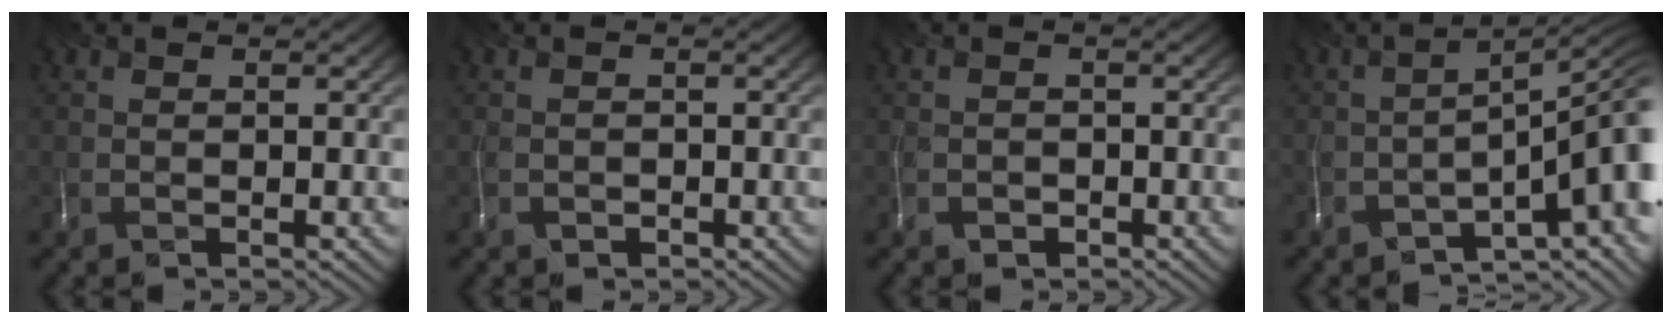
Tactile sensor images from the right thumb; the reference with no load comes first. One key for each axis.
{"total": 1.1, "fx": -0.7, "fy": 0.8, "fz": -0.2, "tx": -0.007, "ty": -0.004, "tz": -0.011}
{"total": 1.6, "fx": -1.0, "fy": 1.1, "fz": -0.2, "tx": -0.007, "ty": -0.008, "tz": -0.016}
{"total": 9.9, "fx": -5.6, "fy": 2.9, "fz": 7.7, "tx": -0.102, "ty": -0.010, "tz": -0.087}